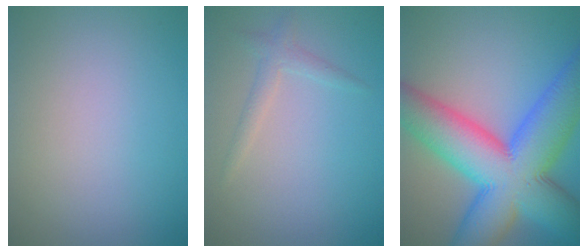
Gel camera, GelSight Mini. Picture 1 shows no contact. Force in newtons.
{"total": 1.6, "press": 1.6, "slide": 0.1}
{"total": 15.4, "press": 15.4, "slide": 0.6}